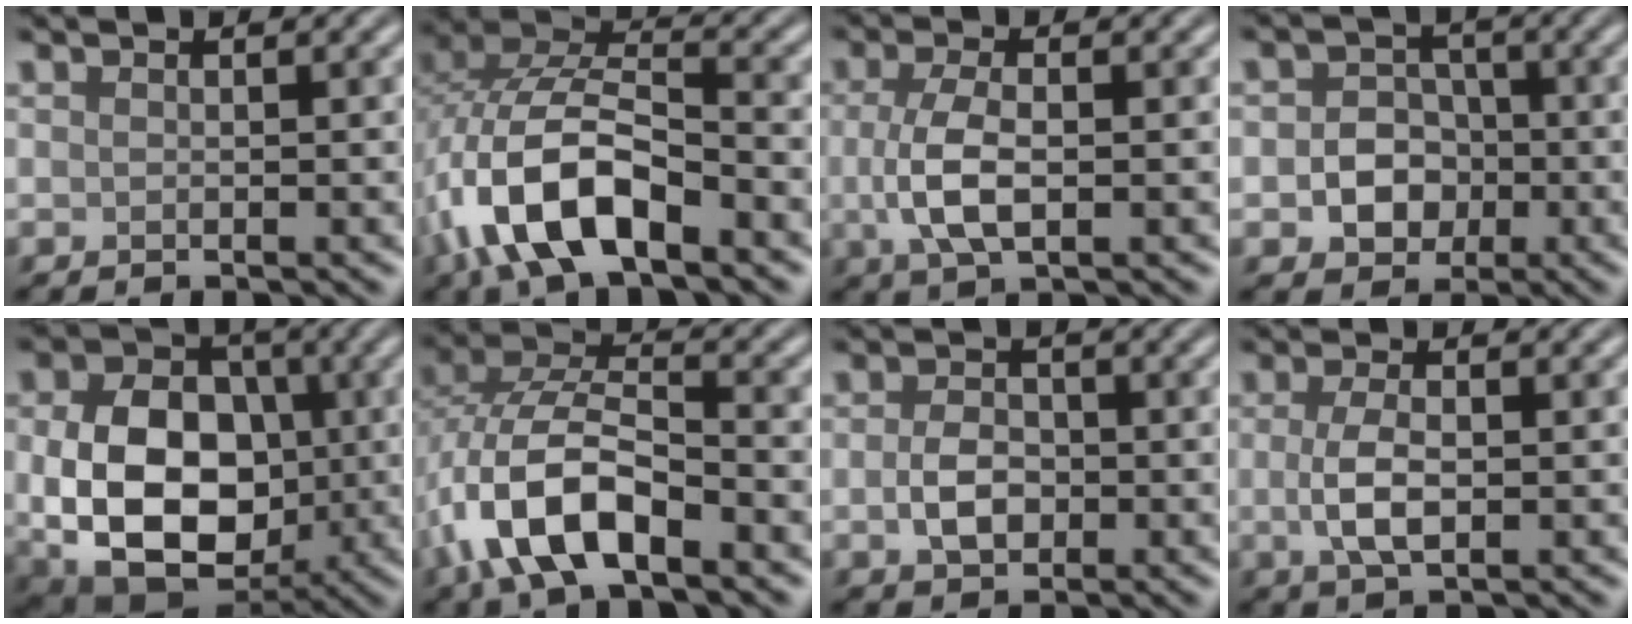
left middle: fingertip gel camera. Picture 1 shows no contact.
{"total": 10.1, "force": [-4.8, 4.5, 7.7], "torque": [-0.158, 0.014, -0.096]}
{"total": 4.1, "force": [-0.2, 1.7, 3.7], "torque": [-0.089, -0.001, -0.005]}
{"total": 3.9, "force": [-1.0, 3.3, 1.9], "torque": [-0.007, 0.000, -0.029]}
{"total": 12.4, "force": [-1.1, 9.0, 8.4], "torque": [-0.148, -0.021, -0.010]}
{"total": 8.9, "force": [-3.8, 4.2, 6.8], "torque": [-0.145, 0.009, -0.081]}
{"total": 2.8, "force": [-0.5, 2.0, 1.9], "torque": [-0.039, -0.001, -0.014]}
{"total": 3.2, "force": [-0.2, 1.3, 2.9], "torque": [-0.065, -0.002, -0.003]}